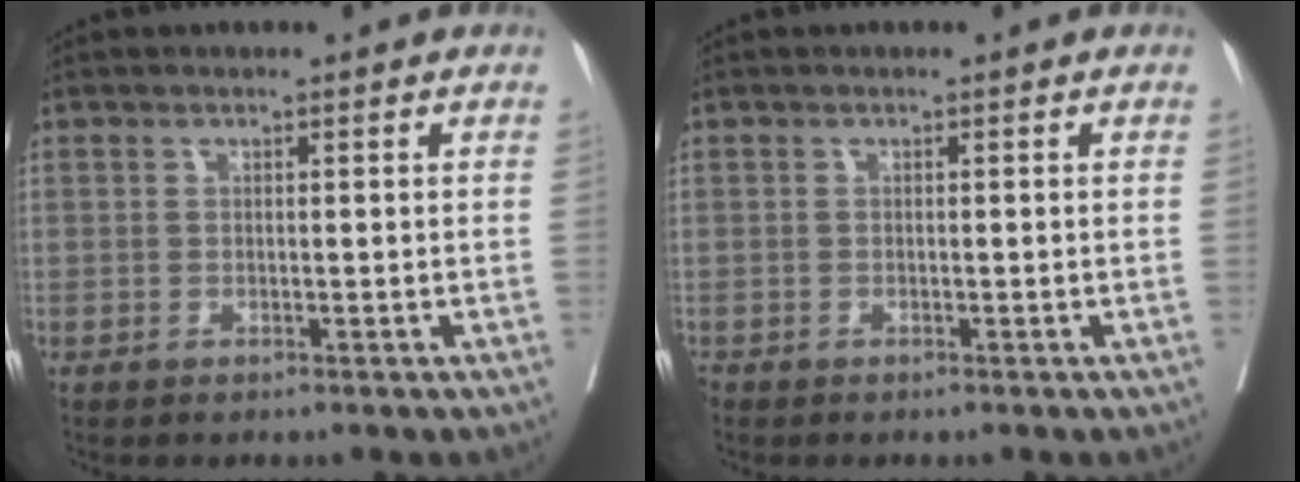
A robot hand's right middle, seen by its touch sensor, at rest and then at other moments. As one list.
[{"total": 0.6, "force": [-0.5, 0.3, 0.1], "torque": [-0.007, 0.000, -0.012]}]